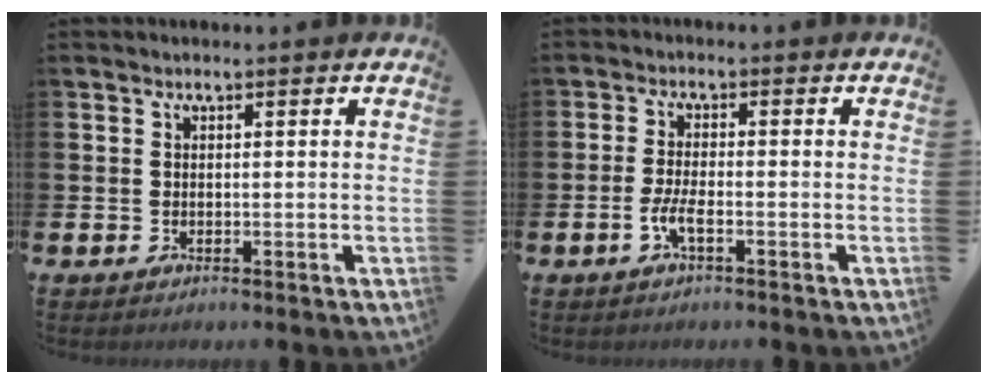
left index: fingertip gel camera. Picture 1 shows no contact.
{"total": 2.6, "force": [-1.2, 0.5, 2.2], "torque": [-0.054, 0.000, -0.023]}